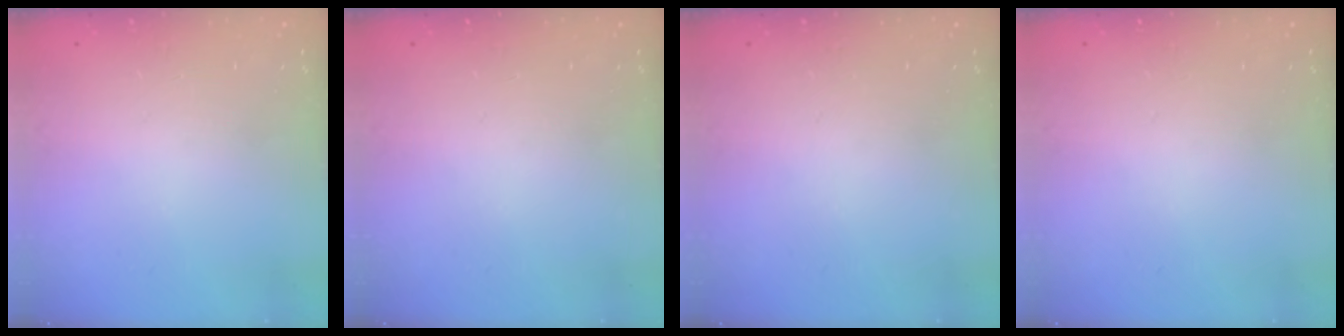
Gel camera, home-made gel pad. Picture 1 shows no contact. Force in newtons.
{"total": 0.0}
{"total": 0.0}
{"total": 0.0}